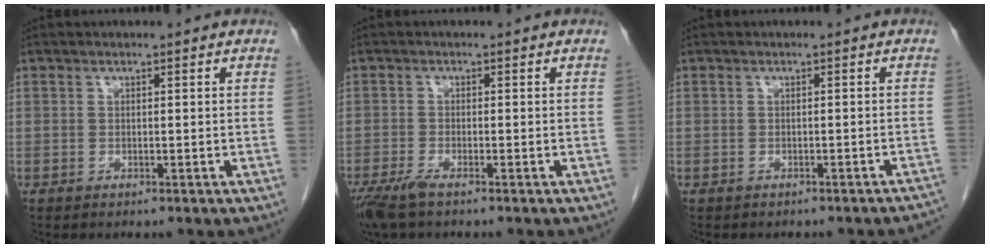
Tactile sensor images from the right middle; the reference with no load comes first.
{"total": 3.8, "force": [-2.8, 0.6, 2.6], "torque": [-0.055, -0.011, -0.054]}
{"total": 5.7, "force": [-5.2, 1.7, 1.7], "torque": [-0.015, -0.001, -0.049]}